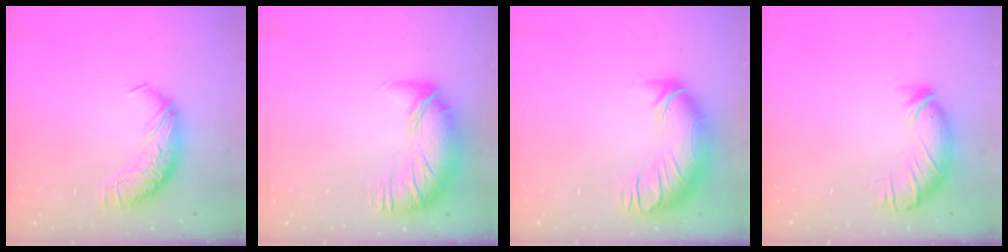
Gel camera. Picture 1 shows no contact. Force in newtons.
{"total": 2.7, "press": 1.5, "slide": 2.3}
{"total": 3.1, "press": 0.1, "slide": 3.1}
{"total": 3.8, "press": 3.5, "slide": 1.4}